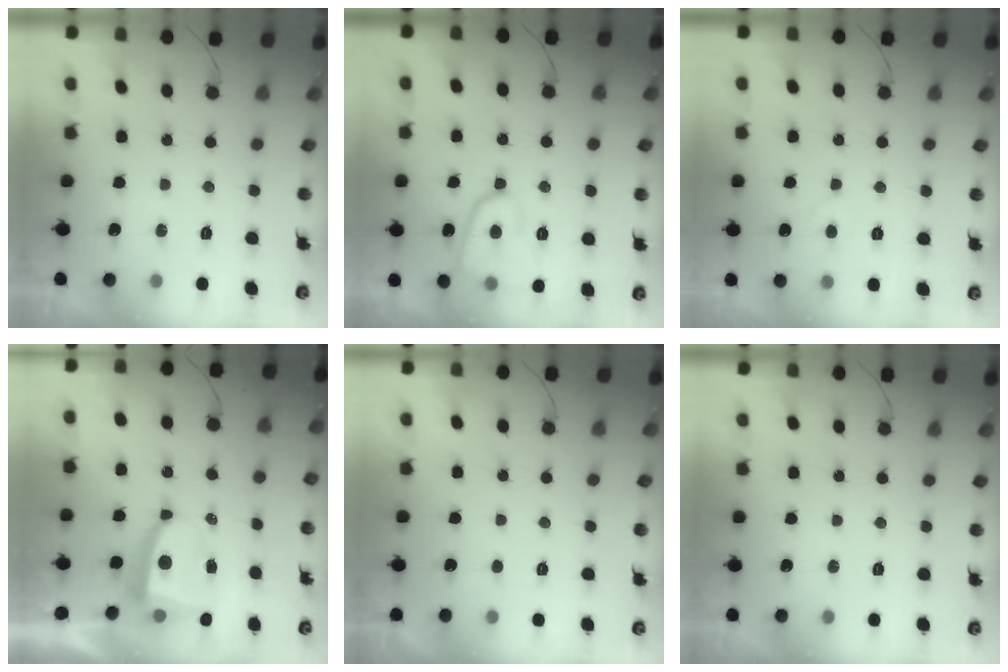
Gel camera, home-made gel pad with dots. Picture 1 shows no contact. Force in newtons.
{"total": 9.6, "press": 9.6, "slide": 1.1}
{"total": 3.1, "press": 3.0, "slide": 0.4}
{"total": 5.5, "press": 5.5, "slide": 0.9}
{"total": 1.7, "press": 1.7, "slide": 0.2}
{"total": 0.0}